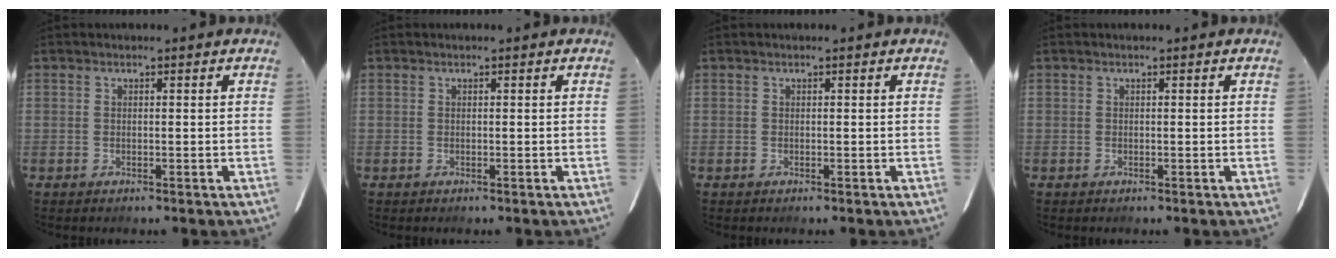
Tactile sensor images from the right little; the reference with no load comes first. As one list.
[{"total": 0.0}, {"total": 0.0}, {"total": 0.0}]